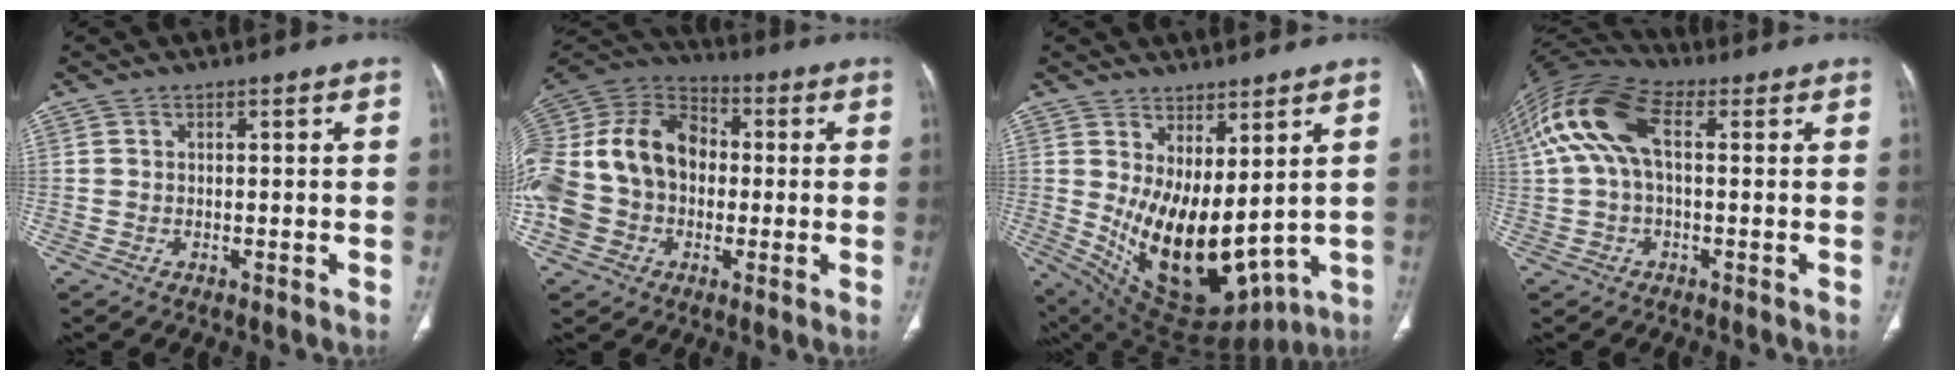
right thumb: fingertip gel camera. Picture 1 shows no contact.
{"total": 22.9, "force": [-1.2, 17.5, 14.8], "torque": [-0.326, 0.046, -0.021]}
{"total": 17.0, "force": [2.0, 8.5, 14.6], "torque": [-0.228, -0.051, 0.072]}
{"total": 13.6, "force": [2.5, 7.1, 11.3], "torque": [-0.245, 0.042, 0.043]}